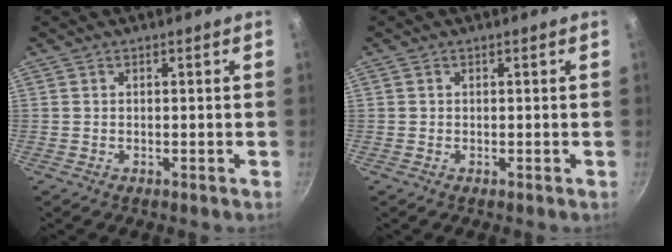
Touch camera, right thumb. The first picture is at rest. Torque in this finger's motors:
{"motor_torque": [-0.29, -0.43, -0.28, 0.18, 0.04]}